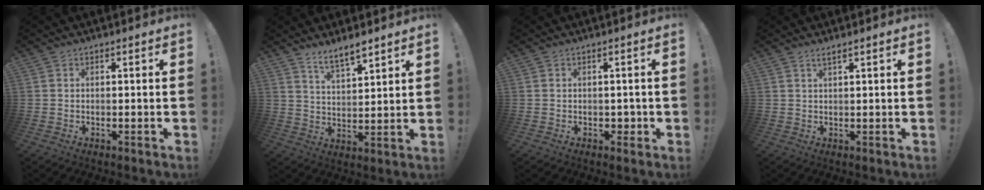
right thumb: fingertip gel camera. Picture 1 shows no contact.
{"total": 7.4, "force": [6.2, 2.0, 3.4], "torque": [-0.050, -0.045, 0.113]}
{"total": 1.5, "force": [0.0, 1.4, 0.7], "torque": [0.000, 0.000, -0.001]}
{"total": 1.9, "force": [1.4, -0.1, 1.2], "torque": [-0.026, -0.005, 0.024]}